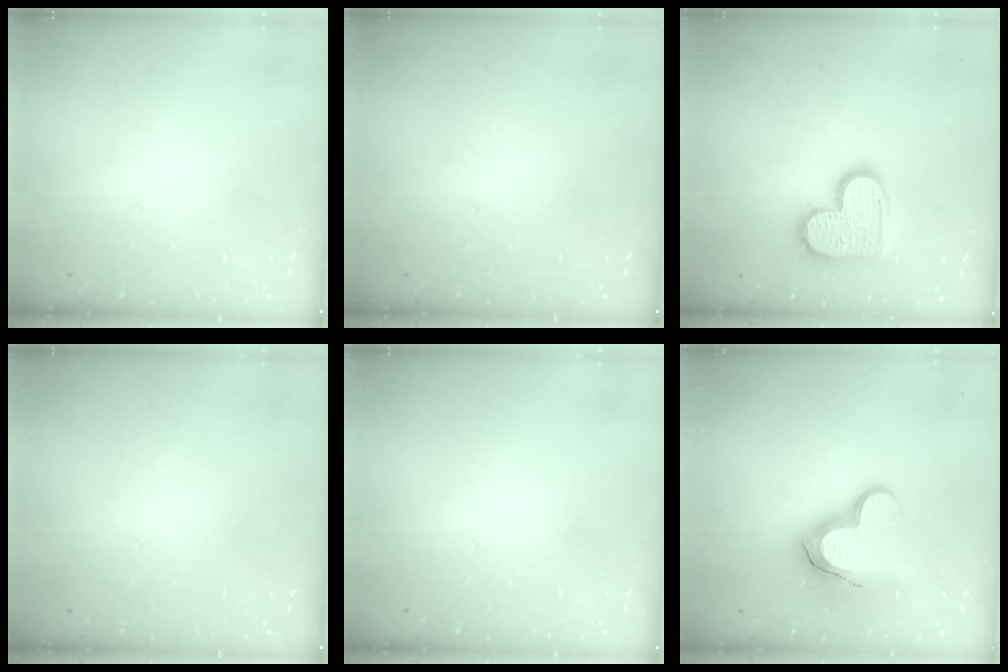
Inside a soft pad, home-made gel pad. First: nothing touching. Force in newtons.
{"total": 0.0}
{"total": 14.2, "press": 14.2, "slide": 1.1}
{"total": 0.0}
{"total": 0.0}
{"total": 15.2, "press": 15.1, "slide": 1.1}